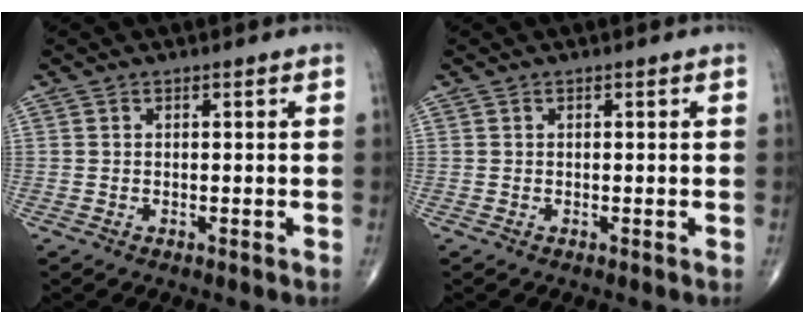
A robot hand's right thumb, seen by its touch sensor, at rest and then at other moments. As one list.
[{"total": 0.0}]